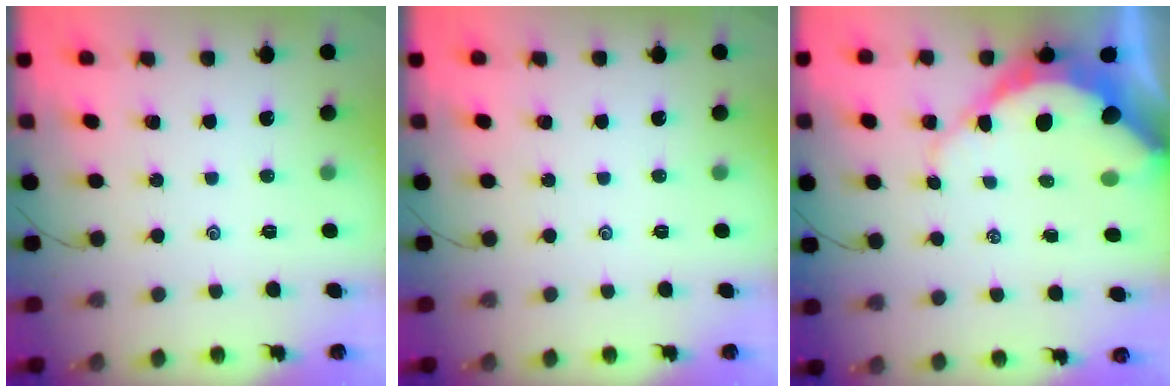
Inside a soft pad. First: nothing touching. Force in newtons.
{"total": 0.0}
{"total": 12.5, "press": 12.4, "slide": 1.6}